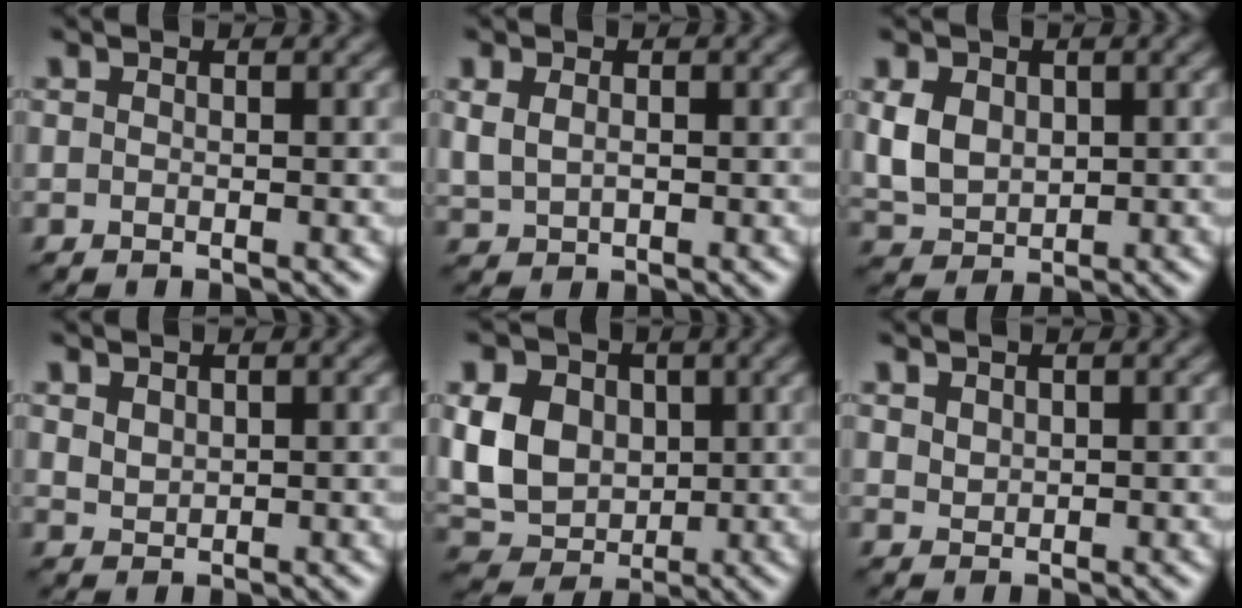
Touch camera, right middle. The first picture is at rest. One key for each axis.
{"total": 2.4, "fx": 0.6, "fy": 1.6, "fz": 1.6, "tx": -0.038, "ty": -0.004, "tz": 0.022}
{"total": 3.9, "fx": 0.7, "fy": 2.9, "fz": 2.5, "tx": -0.060, "ty": -0.003, "tz": 0.016}
{"total": 1.3, "fx": 0.8, "fy": 0.8, "fz": 0.6, "tx": -0.015, "ty": -0.001, "tz": 0.021}
{"total": 7.1, "fx": 1.0, "fy": 5.6, "fz": 4.2, "tx": -0.094, "ty": 0.002, "tz": 0.013}
{"total": 1.0, "fx": 0.7, "fy": 0.6, "fz": 0.3, "tx": -0.010, "ty": -0.002, "tz": 0.019}